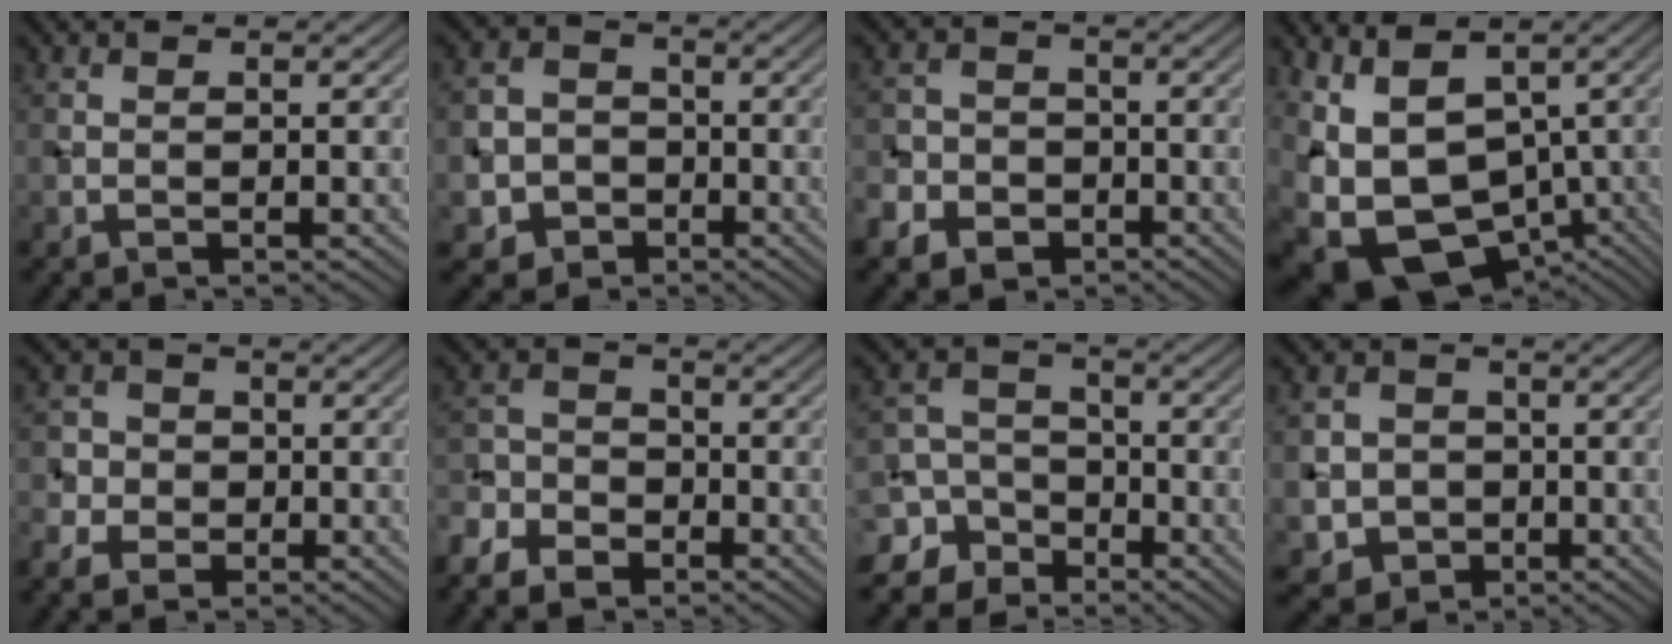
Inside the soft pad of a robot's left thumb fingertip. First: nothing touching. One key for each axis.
{"total": 6.3, "fx": -2.7, "fy": 5.5, "fz": 1.5, "tx": -0.038, "ty": -0.006, "tz": -0.077}
{"total": 6.6, "fx": -4.1, "fy": 4.7, "fz": 2.1, "tx": -0.038, "ty": -0.013, "tz": -0.087}
{"total": 13.0, "fx": -1.9, "fy": 8.7, "fz": 9.5, "tx": -0.199, "ty": -0.022, "tz": 0.007}
{"total": 5.9, "fx": -3.0, "fy": 4.8, "fz": 1.7, "tx": -0.041, "ty": -0.009, "tz": -0.074}
{"total": 8.2, "fx": -6.4, "fy": 4.3, "fz": 2.9, "tx": -0.068, "ty": -0.022, "tz": -0.125}
{"total": 9.3, "fx": -5.3, "fy": 7.1, "fz": 2.8, "tx": -0.074, "ty": -0.014, "tz": -0.119}
{"total": 5.9, "fx": -1.4, "fy": 5.6, "fz": 1.3, "tx": -0.040, "ty": -0.015, "tz": -0.045}